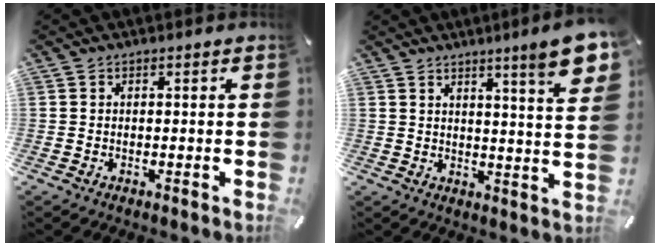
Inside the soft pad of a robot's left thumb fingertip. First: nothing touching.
{"total": 10.0, "force": [6.6, 1.0, 7.5], "torque": [-0.107, -0.042, 0.104]}